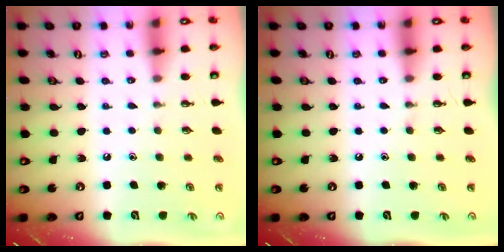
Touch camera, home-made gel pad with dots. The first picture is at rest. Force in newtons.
{"total": 0.0}